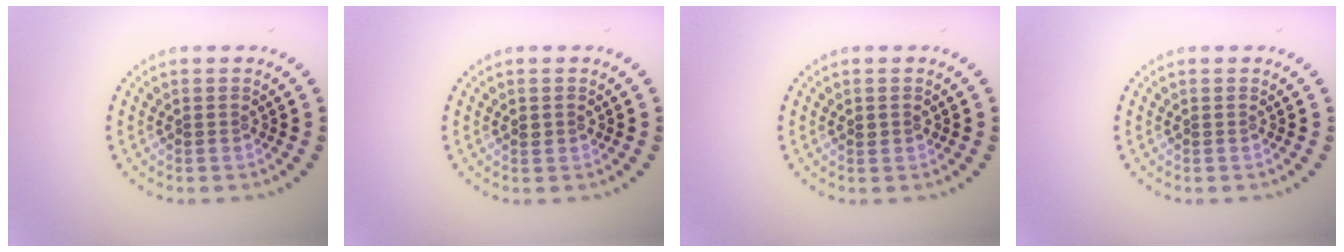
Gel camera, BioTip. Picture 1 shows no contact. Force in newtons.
{"total": 0.9, "press": 0.9, "slide": 0.1}
{"total": 0.9, "press": 0.9, "slide": 0.1}
{"total": 0.0}